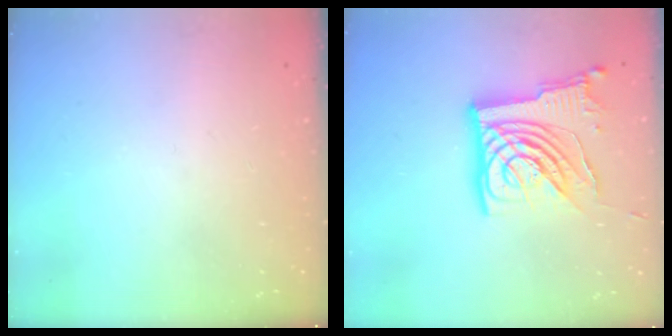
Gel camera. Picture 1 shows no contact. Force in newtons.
{"total": 16.4, "press": 16.2, "slide": 2.5}